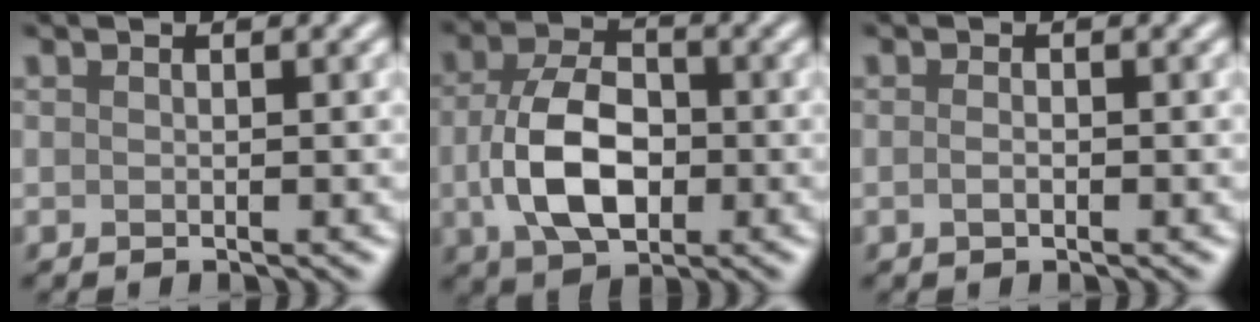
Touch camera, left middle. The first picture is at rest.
{"total": 7.2, "force": [-0.9, 4.4, 5.6], "torque": [-0.116, -0.002, -0.019]}
{"total": 0.8, "force": [-0.3, 0.4, 0.7], "torque": [-0.016, -0.001, -0.007]}